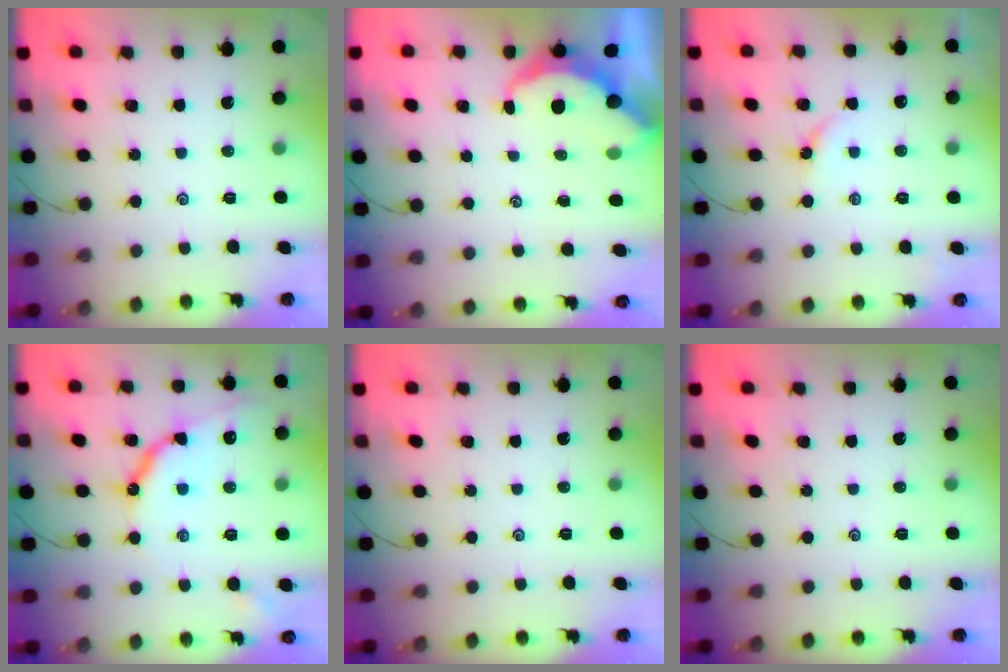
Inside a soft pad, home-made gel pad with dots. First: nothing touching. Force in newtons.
{"total": 5.8, "press": 5.8, "slide": 0.4}
{"total": 3.4, "press": 3.4, "slide": 0.6}
{"total": 11.1, "press": 11.1, "slide": 0.9}
{"total": 0.0}
{"total": 0.0}